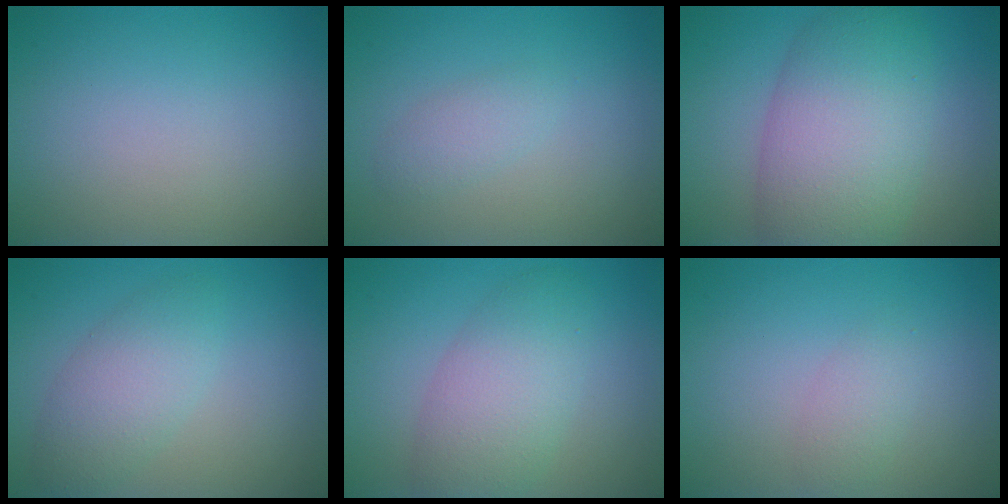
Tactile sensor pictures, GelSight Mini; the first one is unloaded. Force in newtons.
{"total": 1.6, "press": 1.6, "slide": 0.1}
{"total": 9.2, "press": 9.2, "slide": 0.4}
{"total": 3.5, "press": 3.5, "slide": 0.1}
{"total": 5.0, "press": 4.9, "slide": 0.2}
{"total": 1.6, "press": 1.6, "slide": 0.0}